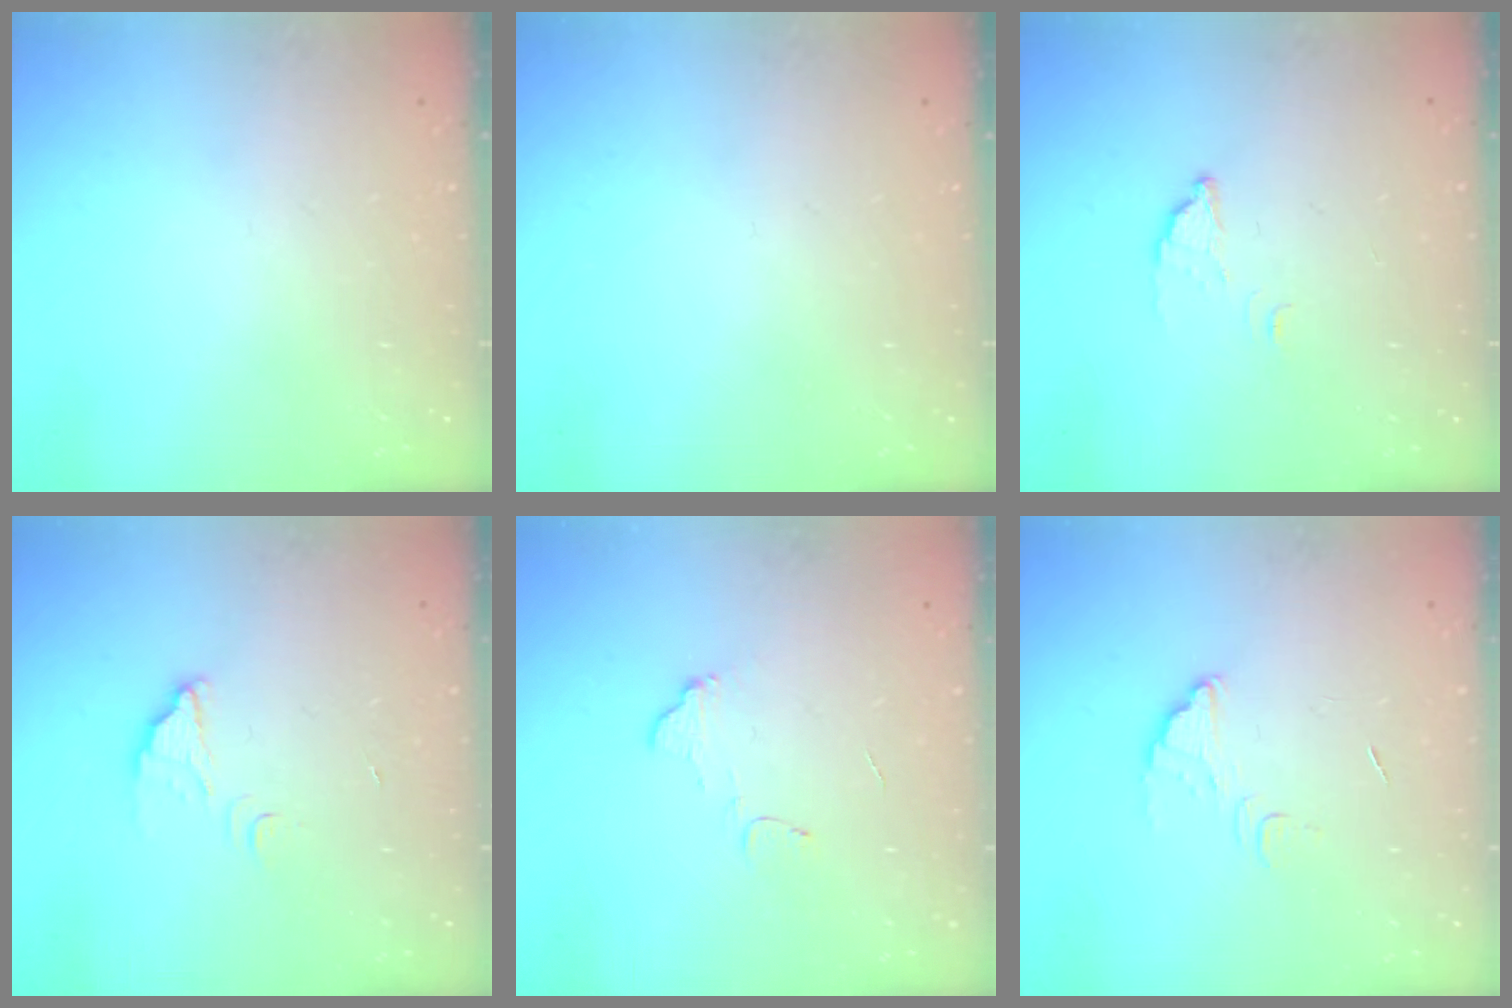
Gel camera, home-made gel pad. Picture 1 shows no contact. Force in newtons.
{"total": 0.0}
{"total": 3.2, "press": 3.2, "slide": 0.2}
{"total": 2.9, "press": 2.9, "slide": 0.2}
{"total": 4.8, "press": 4.8, "slide": 0.3}
{"total": 6.4, "press": 6.4, "slide": 0.5}